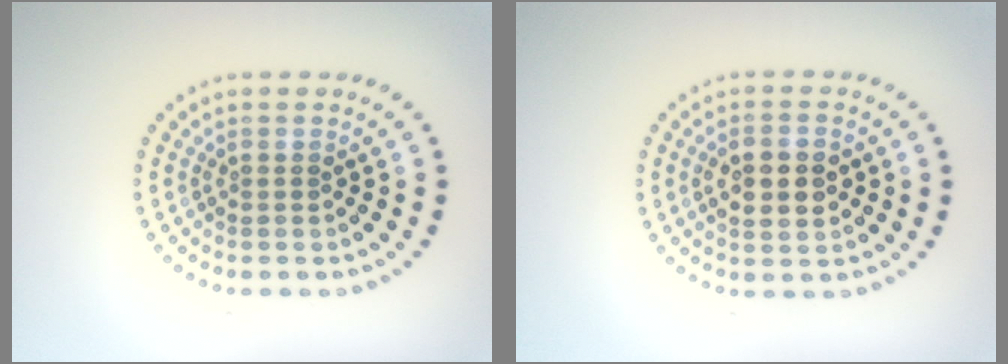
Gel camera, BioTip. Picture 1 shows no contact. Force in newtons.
{"total": 3.6, "press": 3.6, "slide": 0.0}